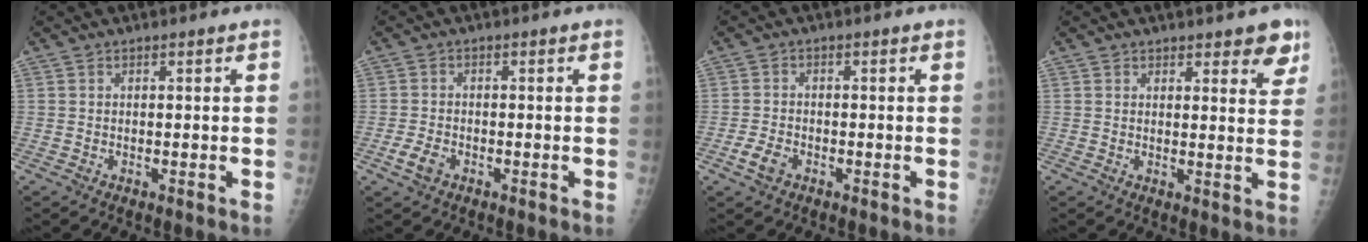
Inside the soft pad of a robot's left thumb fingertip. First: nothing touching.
{"total": 3.2, "force": [-1.5, 2.1, 1.9], "torque": [-0.037, 0.004, -0.027]}
{"total": 3.4, "force": [-1.7, 2.2, 1.9], "torque": [-0.037, 0.006, -0.030]}
{"total": 5.2, "force": [3.7, 2.2, 2.9], "torque": [0.000, -0.020, 0.041]}